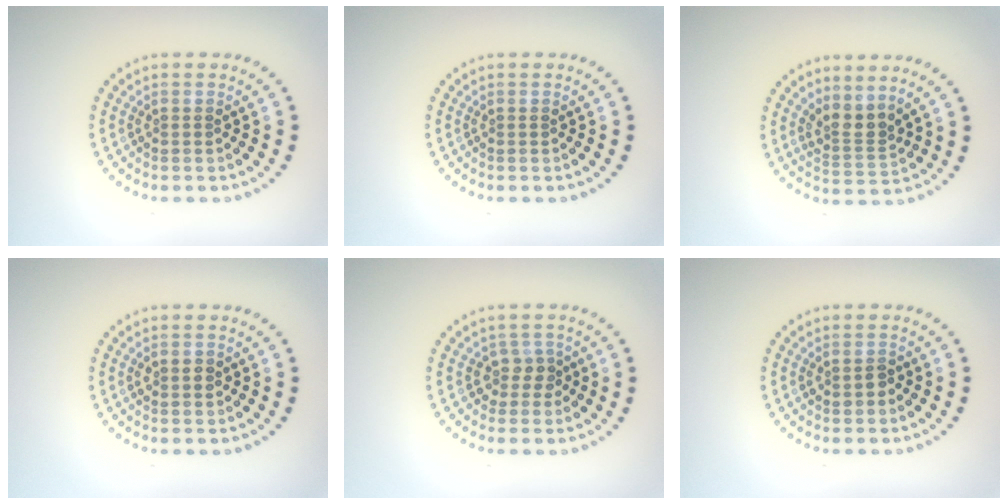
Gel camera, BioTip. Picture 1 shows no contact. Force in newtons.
{"total": 0.0}
{"total": 2.6, "press": 1.9, "slide": 1.8}
{"total": 1.5, "press": 1.5, "slide": 0.1}
{"total": 2.0, "press": 1.7, "slide": 1.1}
{"total": 1.1, "press": 1.1, "slide": 0.1}